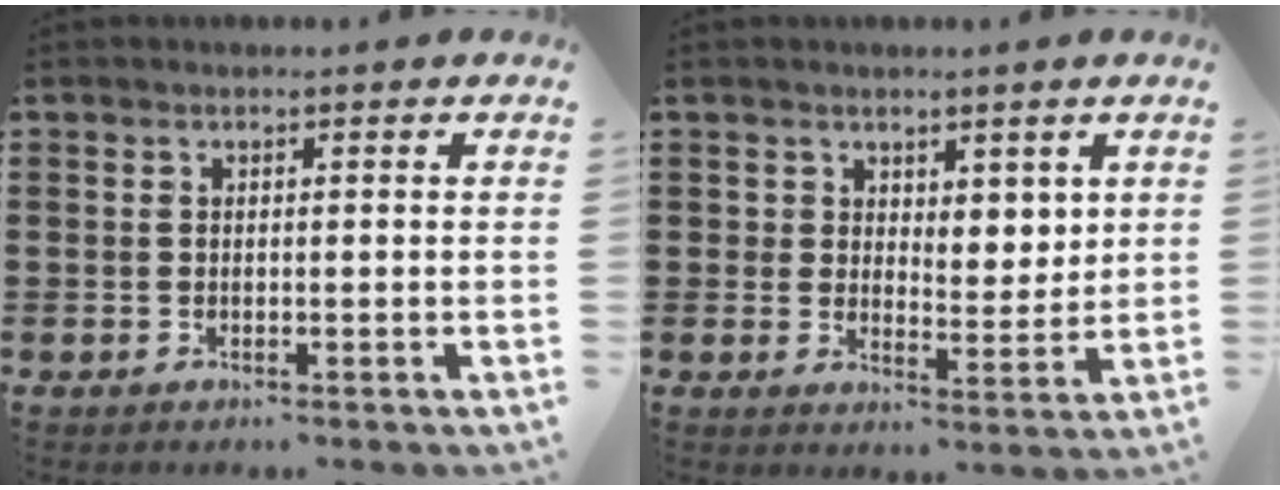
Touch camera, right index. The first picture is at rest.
{"total": 4.2, "force": [3.0, 2.8, 0.6], "torque": [-0.017, 0.004, 0.054]}